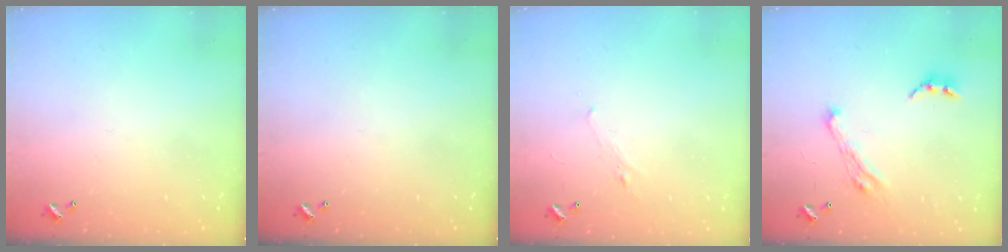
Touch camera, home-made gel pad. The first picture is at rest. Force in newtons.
{"total": 0.0}
{"total": 0.7, "press": 0.2, "slide": 0.6}
{"total": 7.0, "press": 6.8, "slide": 1.3}